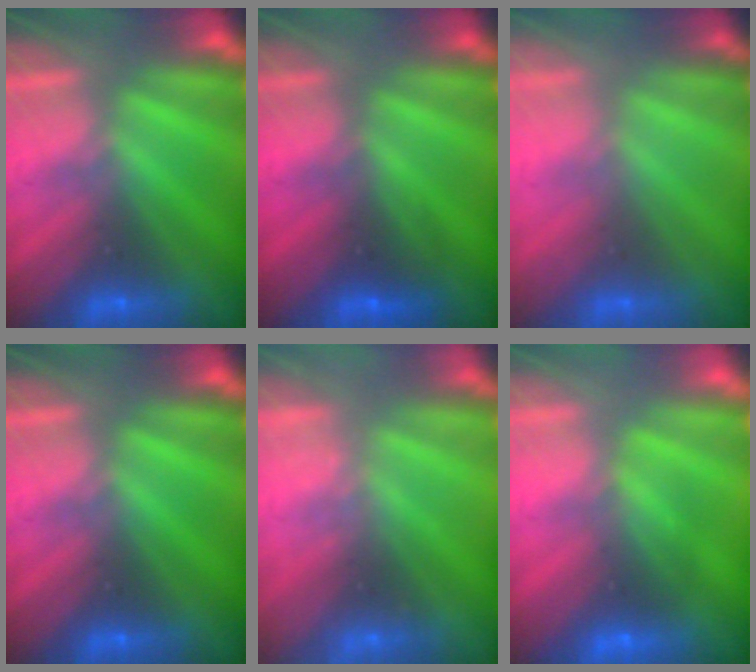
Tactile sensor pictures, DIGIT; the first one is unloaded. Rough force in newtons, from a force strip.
{"total": 2.6}
{"total": 2.9}
{"total": 0.0}
{"total": 2.3}
{"total": 2.7}